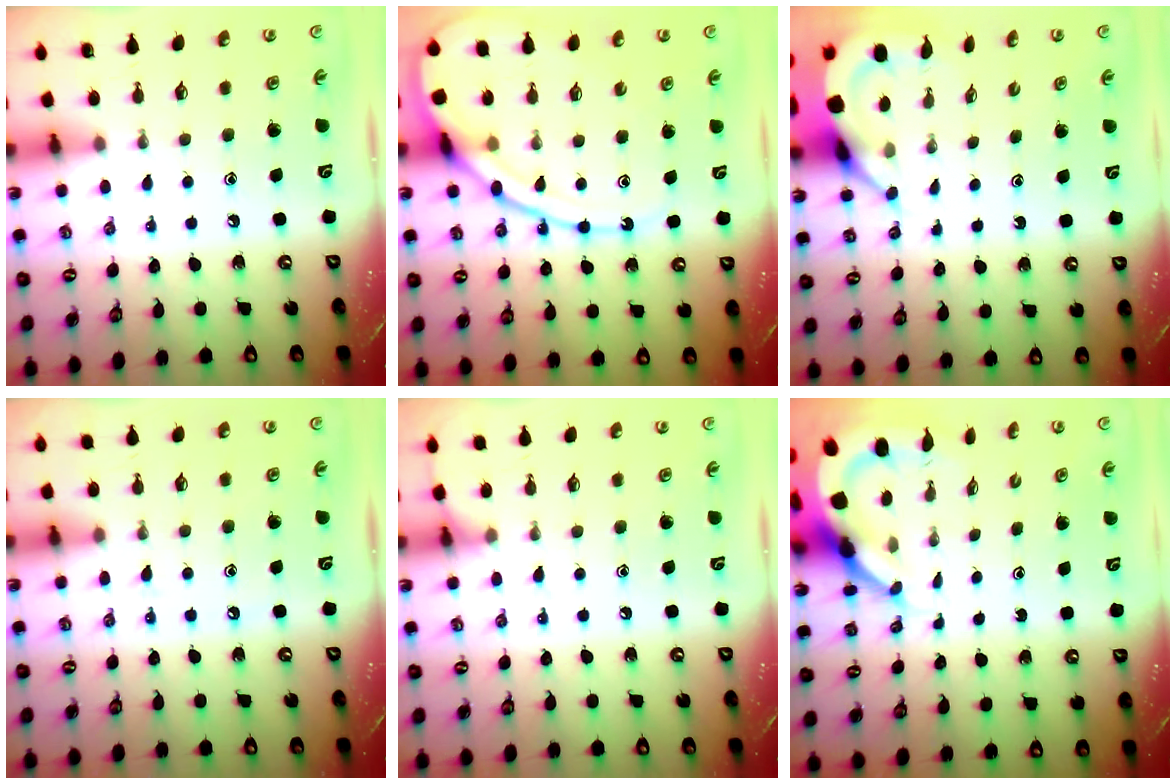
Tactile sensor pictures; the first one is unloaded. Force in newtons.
{"total": 14.5, "press": 14.4, "slide": 1.5}
{"total": 5.1, "press": 5.0, "slide": 0.7}
{"total": 7.6, "press": 7.6, "slide": 0.8}
{"total": 4.5, "press": 4.4, "slide": 0.6}
{"total": 7.2, "press": 7.1, "slide": 0.9}